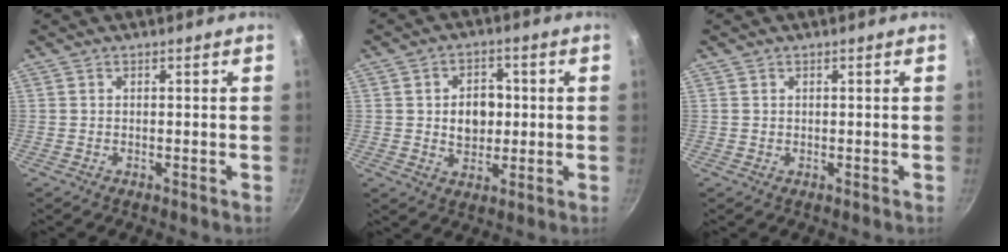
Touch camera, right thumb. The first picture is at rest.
{"total": 7.5, "force": [0.5, 5.7, 4.9], "torque": [-0.048, 0.001, 0.009]}
{"total": 0.6, "force": [0.2, 0.6, 0.1], "torque": [0.008, 0.001, 0.001]}